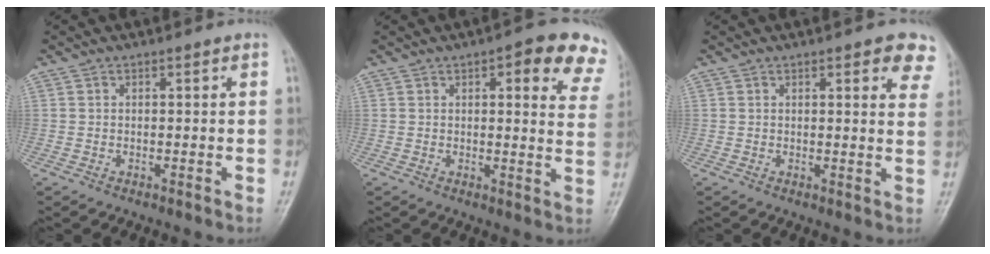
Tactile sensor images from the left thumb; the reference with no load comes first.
{"total": 12.7, "force": [7.4, 4.3, 9.4], "torque": [-0.069, -0.025, 0.068]}
{"total": 7.4, "force": [4.4, 2.6, 5.4], "torque": [-0.032, -0.014, 0.042]}